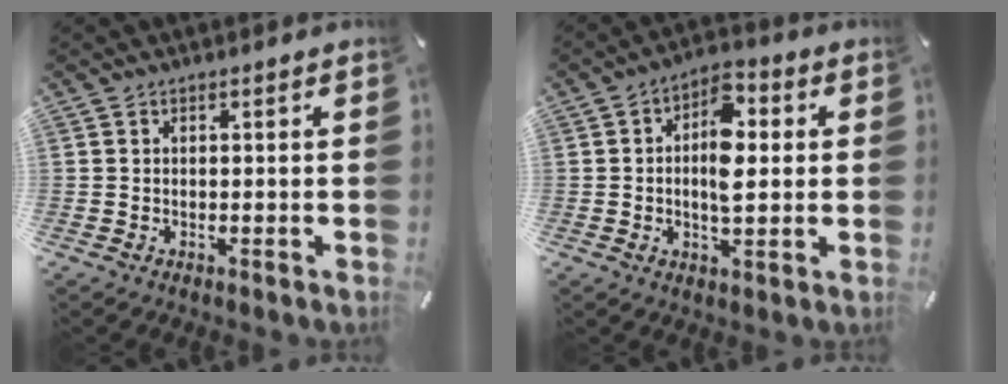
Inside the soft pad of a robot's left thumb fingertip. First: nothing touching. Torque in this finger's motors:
{"motor_torque": [0.37, 0.30, 0.64, 0.30, 0.13]}